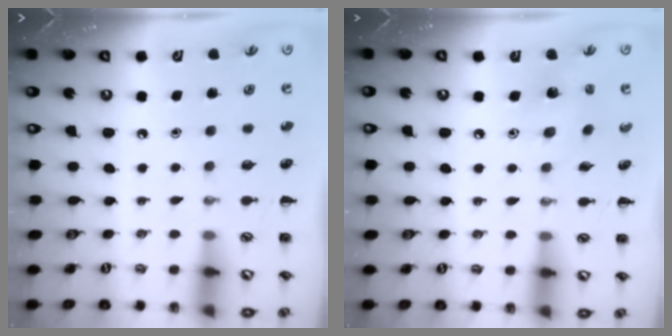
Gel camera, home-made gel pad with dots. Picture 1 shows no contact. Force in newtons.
{"total": 3.3, "press": 3.2, "slide": 0.6}